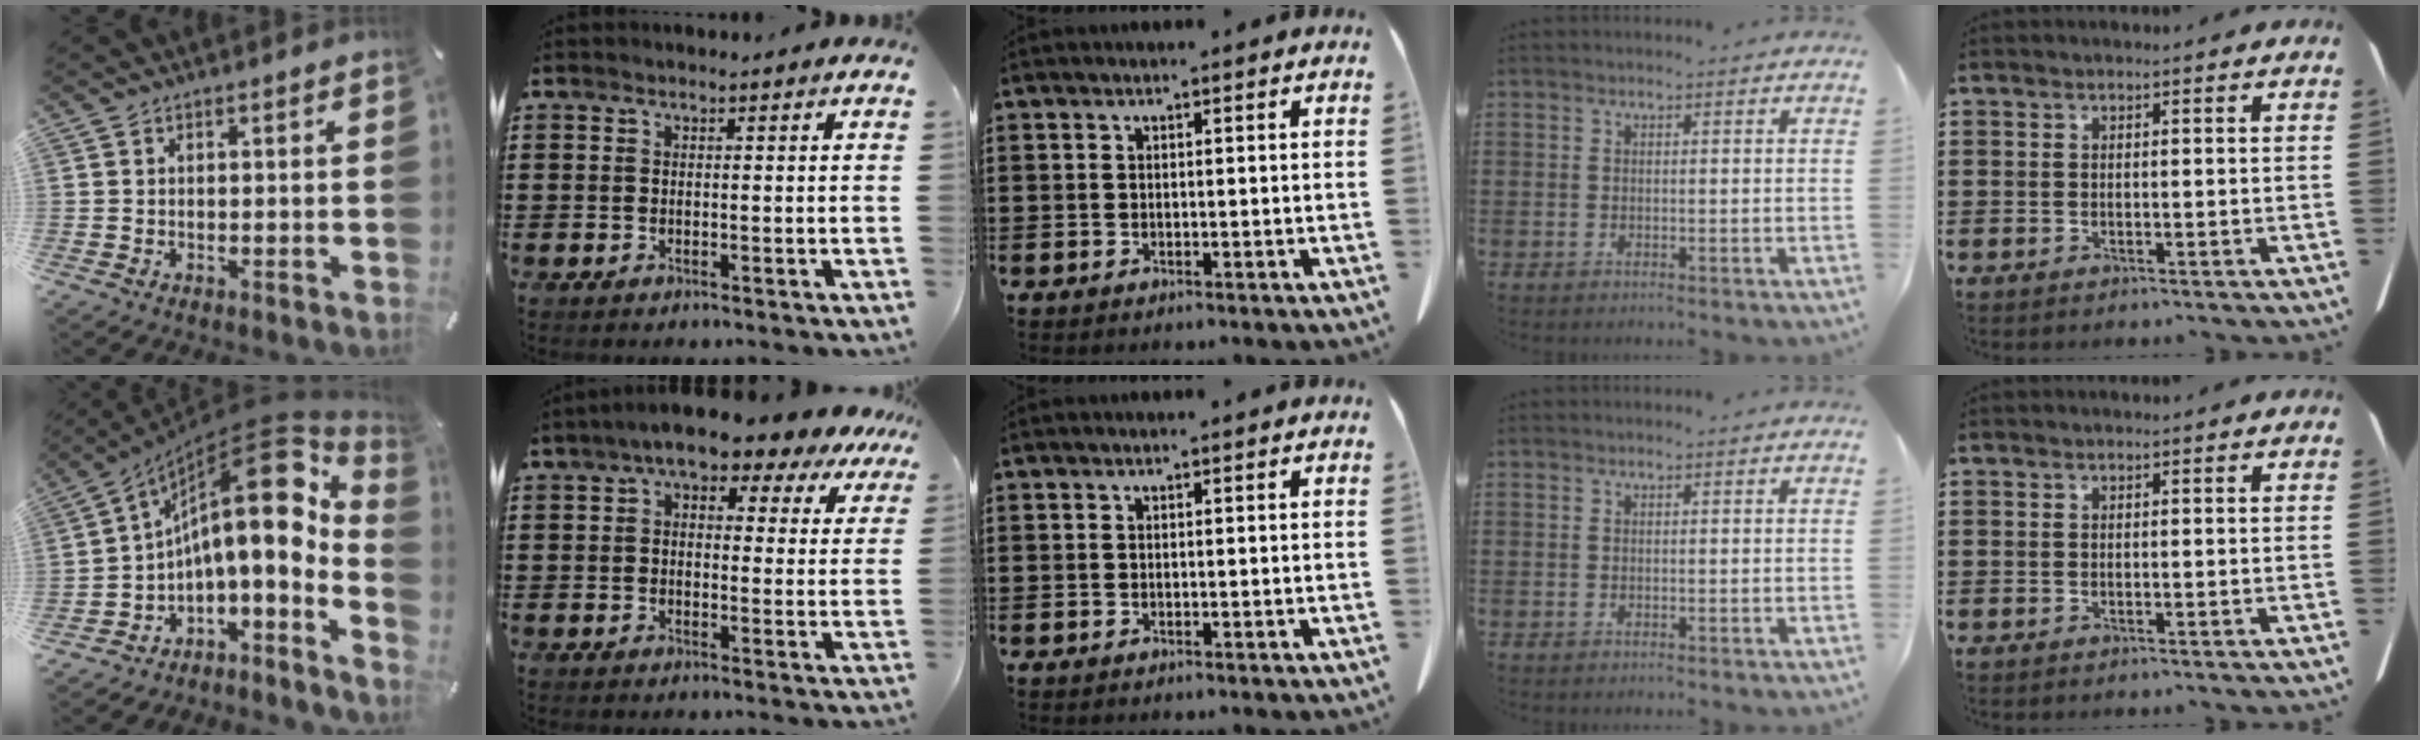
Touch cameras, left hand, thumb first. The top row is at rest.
{"thumb": {"total": 19.2, "force": [6.8, 7.8, 16.1], "torque": [-0.235, -0.068, 0.110]}, "index": {"total": 6.4, "force": [4.8, 1.8, 3.9], "torque": [-0.077, -0.015, 0.078]}}